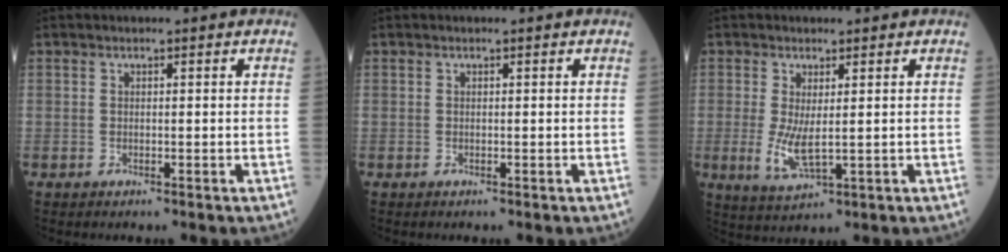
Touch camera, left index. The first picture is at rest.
{"total": 0.0}
{"total": 4.8, "force": [-0.1, 1.3, 4.6], "torque": [-0.100, -0.015, 0.006]}